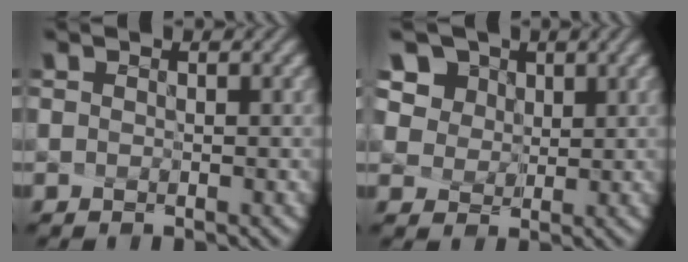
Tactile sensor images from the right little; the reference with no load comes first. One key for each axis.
{"total": 10.4, "fx": 6.2, "fy": 7.1, "fz": 4.4, "tx": -0.133, "ty": 0.009, "tz": 0.133}